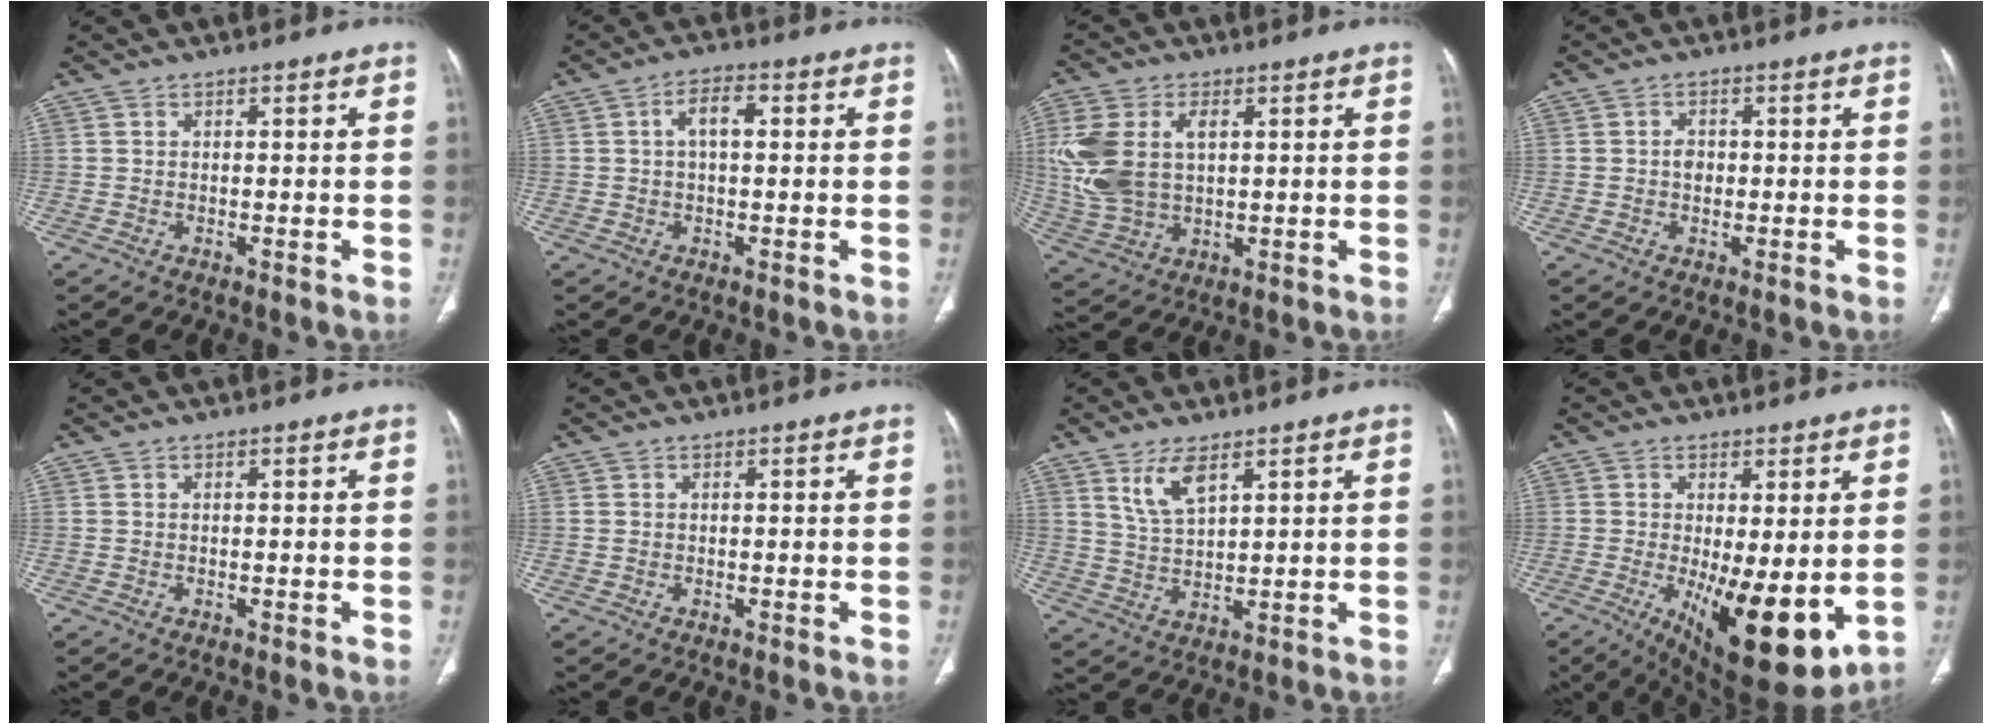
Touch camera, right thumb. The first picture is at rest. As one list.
[{"total": 4.6, "force": [0.8, 2.2, 3.9], "torque": [-0.070, 0.014, 0.010]}, {"total": 13.6, "force": [2.6, 8.4, 10.3], "torque": [-0.232, 0.005, 0.059]}, {"total": 2.1, "force": [-0.1, 1.6, 1.3], "torque": [-0.012, 0.004, -0.002]}, {"total": 0.0}, {"total": 0.5, "force": [0.1, 0.4, 0.3], "torque": [-0.005, 0.003, 0.003]}, {"total": 5.9, "force": [3.6, 2.1, 4.2], "torque": [-0.081, -0.023, 0.080]}, {"total": 14.3, "force": [-2.5, 5.0, 13.2], "torque": [-0.197, -0.035, -0.020]}]